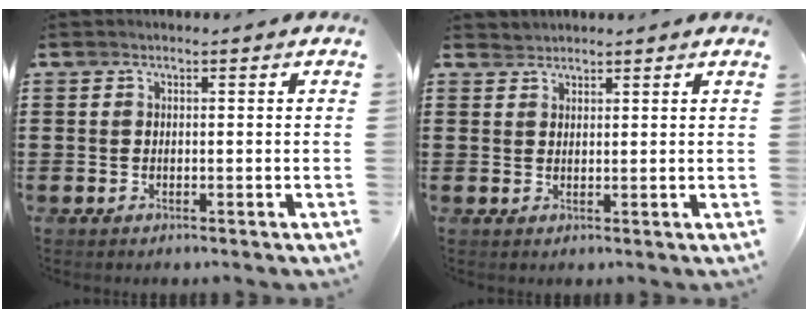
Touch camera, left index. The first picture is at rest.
{"total": 1.4, "force": [1.4, 0.1, -0.2], "torque": [0.000, 0.000, 0.028]}